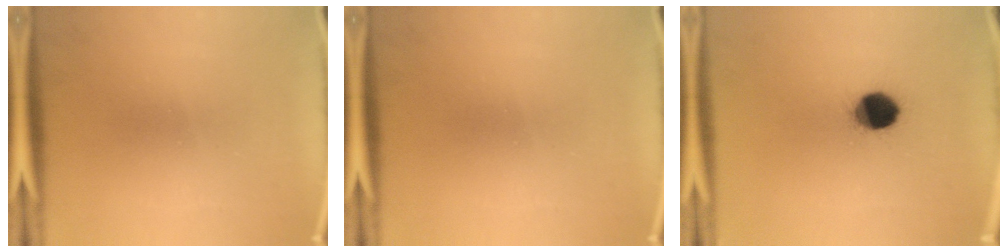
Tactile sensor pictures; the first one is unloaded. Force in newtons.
{"total": 0.0}
{"total": 9.3}